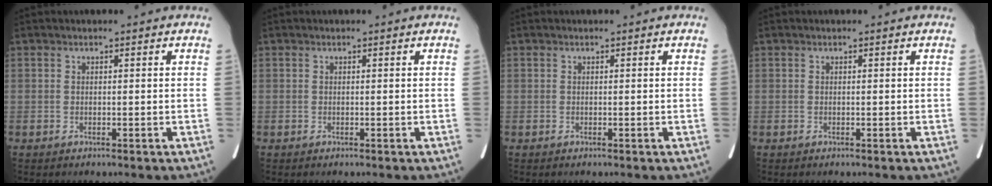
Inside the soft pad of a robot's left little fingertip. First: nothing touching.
{"total": 0.0}
{"total": 0.0}
{"total": 0.0}